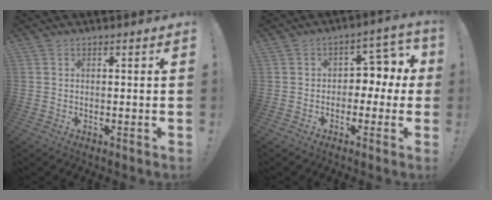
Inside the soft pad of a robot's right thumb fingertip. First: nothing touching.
{"total": 6.2, "force": [0.4, 4.7, 4.0], "torque": [-0.051, -0.006, 0.007]}